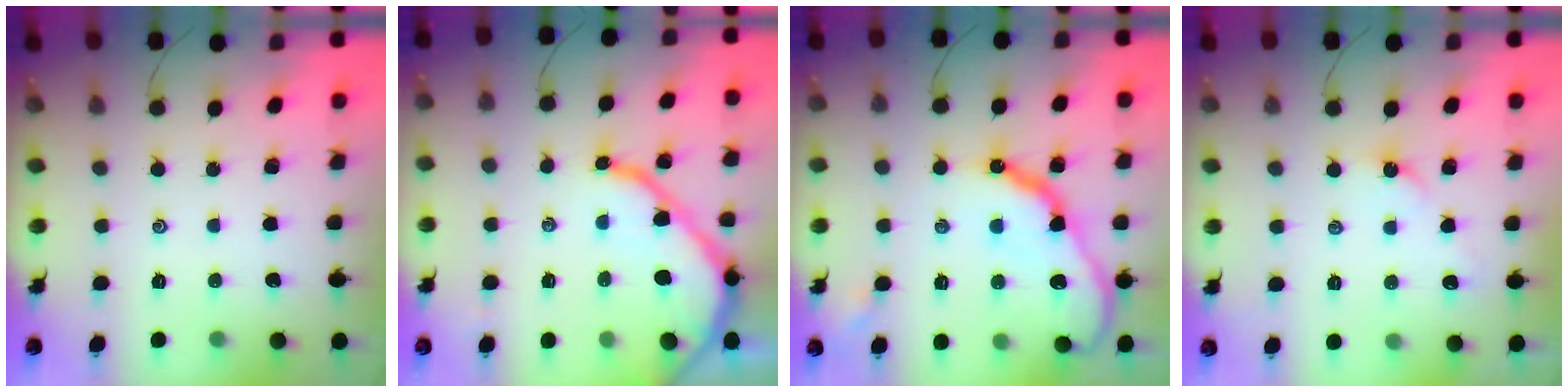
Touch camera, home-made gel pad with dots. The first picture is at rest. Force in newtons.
{"total": 11.7, "press": 11.6, "slide": 1.4}
{"total": 16.5, "press": 16.4, "slide": 1.3}
{"total": 2.6, "press": 2.5, "slide": 0.5}